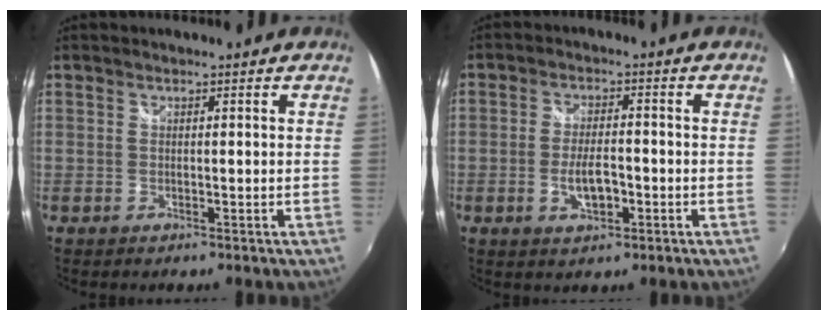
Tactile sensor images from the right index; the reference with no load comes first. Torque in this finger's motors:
{"motor_torque": [0.14, -0.13, 0.30, 0.05]}